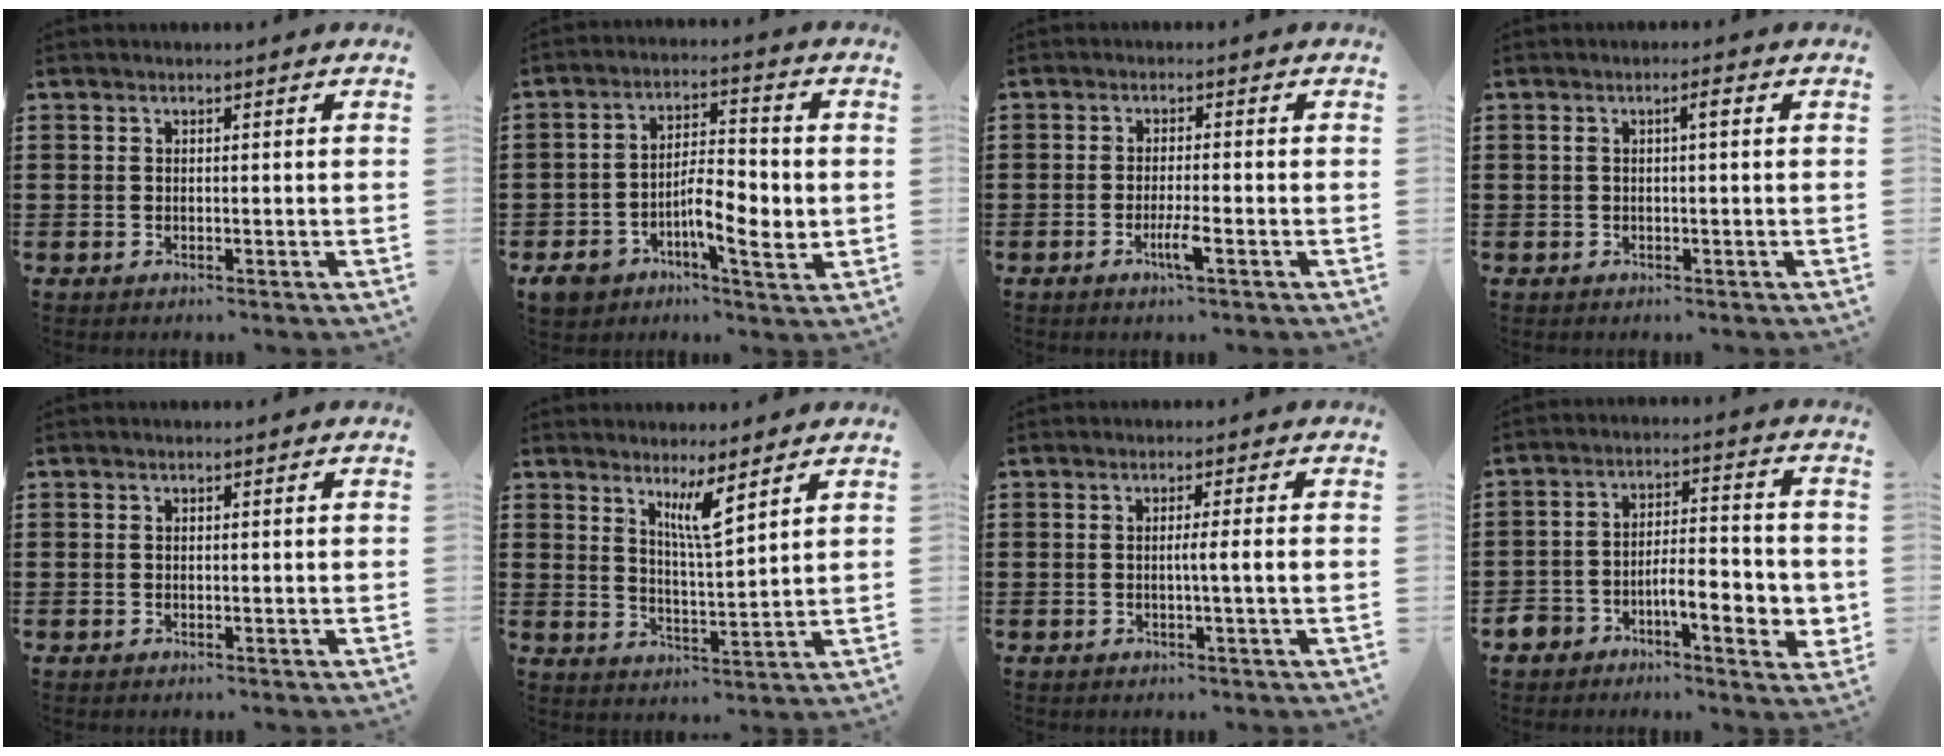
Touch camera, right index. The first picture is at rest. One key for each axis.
{"total": 8.1, "fx": -2.6, "fy": 3.9, "fz": 6.7, "tx": -0.114, "ty": 0.000, "tz": -0.048}
{"total": 3.5, "fx": -1.6, "fy": 0.2, "fz": 3.1, "tx": -0.058, "ty": -0.008, "tz": -0.030}
{"total": 1.9, "fx": 0.2, "fy": 0.2, "fz": 1.8, "tx": -0.028, "ty": 0.000, "tz": -0.001}
{"total": 0.0}
{"total": 5.2, "fx": 3.5, "fy": 0.3, "fz": 3.8, "tx": -0.076, "ty": -0.009, "tz": 0.058}
{"total": 2.6, "fx": -0.2, "fy": -0.4, "fz": 2.5, "tx": -0.046, "ty": -0.007, "tz": -0.006}
{"total": 8.0, "fx": -3.7, "fy": 3.7, "fz": 6.0, "tx": -0.114, "ty": 0.005, "tz": -0.068}